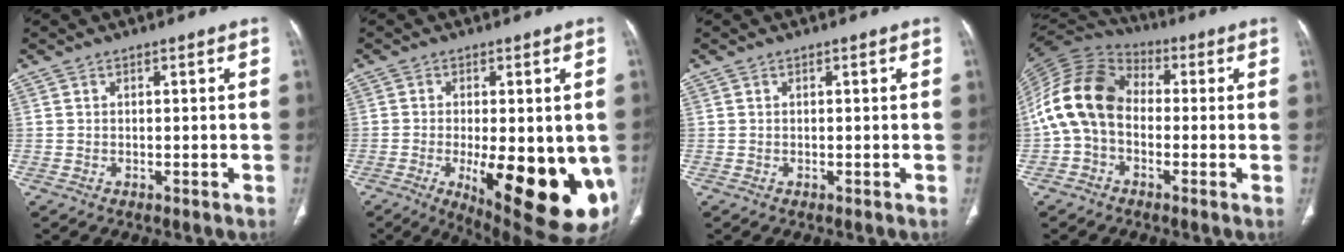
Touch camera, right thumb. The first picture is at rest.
{"total": 21.2, "force": [-5.5, 7.6, 19.0], "torque": [-0.203, -0.027, -0.052]}
{"total": 0.0}
{"total": 14.4, "force": [-1.1, 10.4, 9.9], "torque": [-0.193, 0.038, -0.034]}